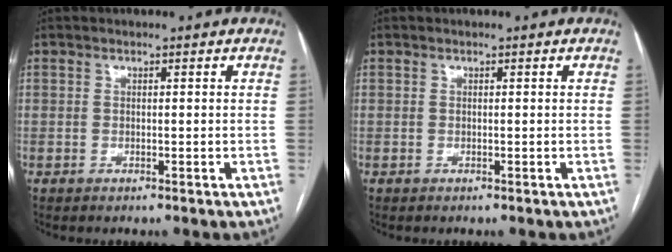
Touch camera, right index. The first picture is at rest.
{"total": 0.0}